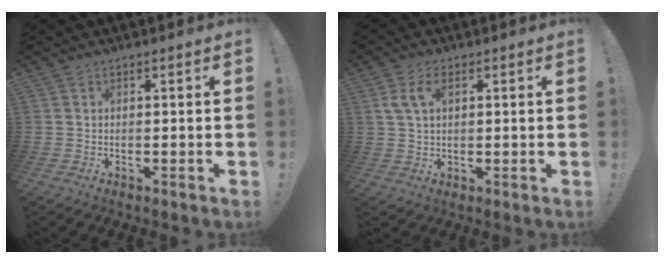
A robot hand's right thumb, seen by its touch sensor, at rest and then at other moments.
{"total": 5.9, "force": [2.0, 3.6, 4.2], "torque": [-0.085, 0.004, 0.037]}